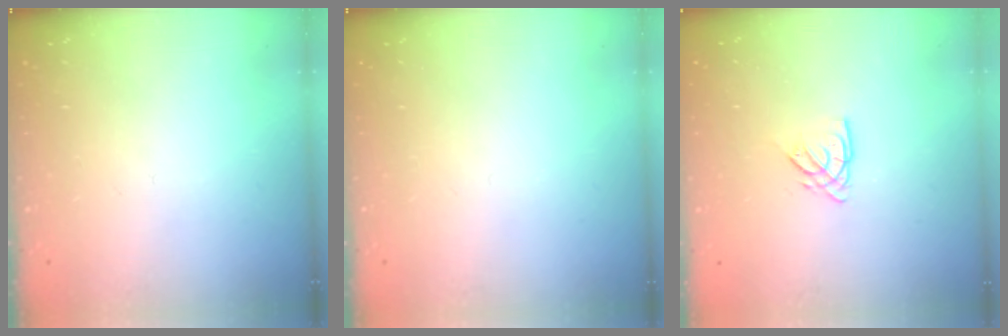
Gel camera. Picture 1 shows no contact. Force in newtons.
{"total": 0.0}
{"total": 3.1, "press": 3.1, "slide": 0.3}